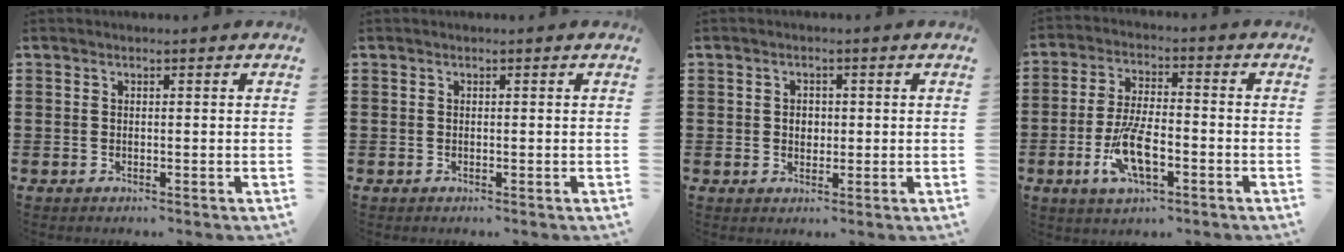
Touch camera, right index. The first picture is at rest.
{"total": 0.0}
{"total": 1.9, "force": [0.2, 1.5, 1.0], "torque": [-0.023, 0.010, 0.001]}
{"total": 8.5, "force": [-3.2, 3.2, 7.2], "torque": [-0.164, -0.011, -0.062]}